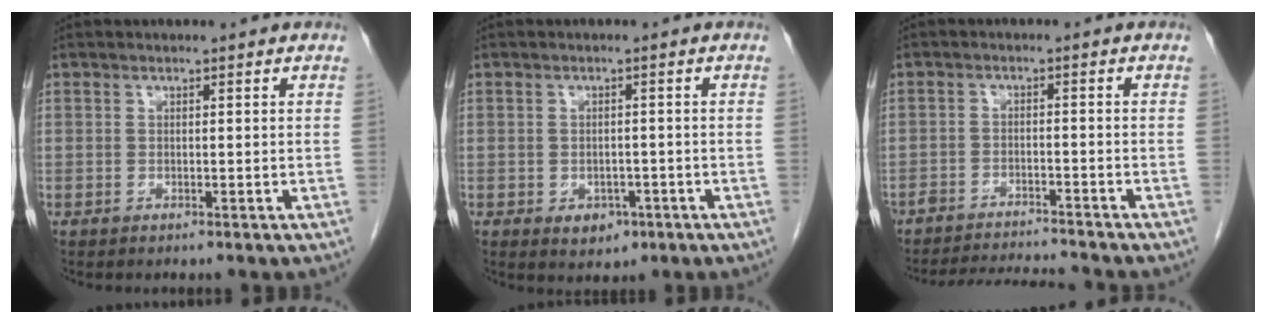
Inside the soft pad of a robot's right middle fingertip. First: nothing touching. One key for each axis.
{"total": 3.1, "fx": -1.4, "fy": 2.2, "fz": 1.7, "tx": -0.019, "ty": 0.001, "tz": -0.008}
{"total": 8.2, "fx": -8.0, "fy": -0.1, "fz": 1.6, "tx": -0.017, "ty": -0.002, "tz": -0.129}